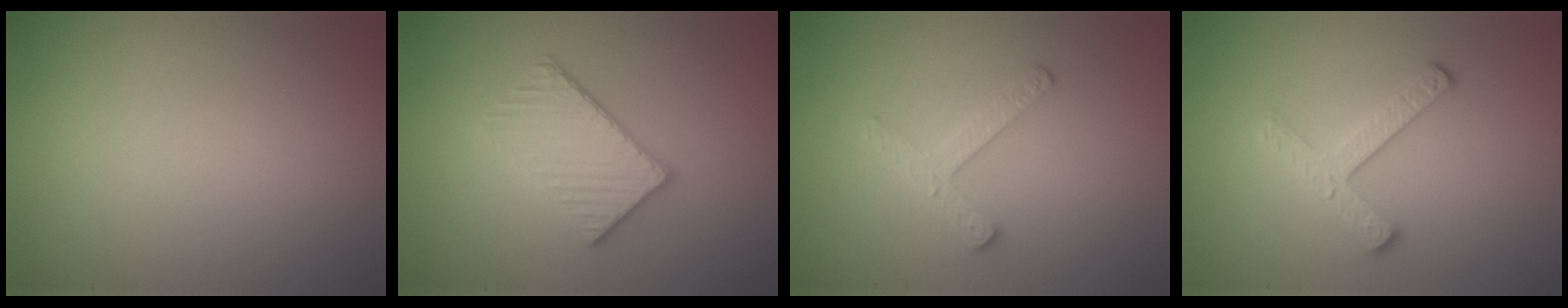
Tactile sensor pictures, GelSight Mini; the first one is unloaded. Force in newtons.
{"total": 3.8, "press": 3.2, "slide": 2.0}
{"total": 2.4, "press": 2.4, "slide": 0.4}
{"total": 2.8, "press": 2.6, "slide": 1.1}